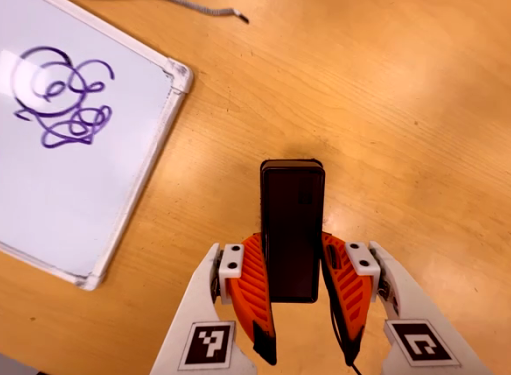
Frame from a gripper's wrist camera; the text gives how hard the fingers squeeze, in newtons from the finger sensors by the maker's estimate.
{"total": 6.3, "left": 4.2, "right": 8.4}